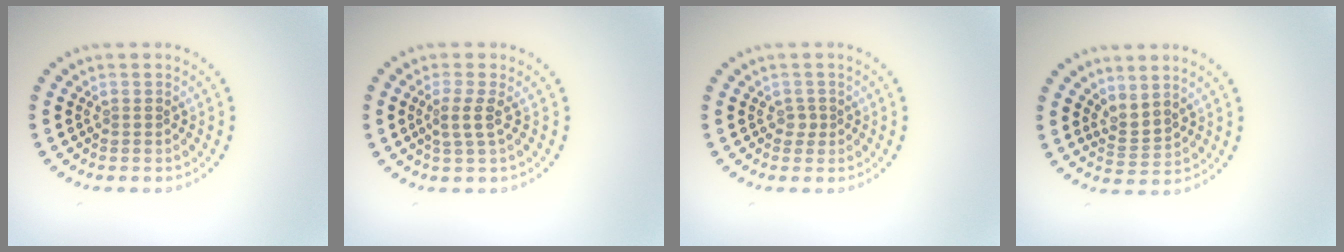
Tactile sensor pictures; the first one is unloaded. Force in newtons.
{"total": 1.7, "press": 1.4, "slide": 1.0}
{"total": 0.8, "press": 0.6, "slide": 0.5}
{"total": 2.1, "press": 1.4, "slide": 1.6}